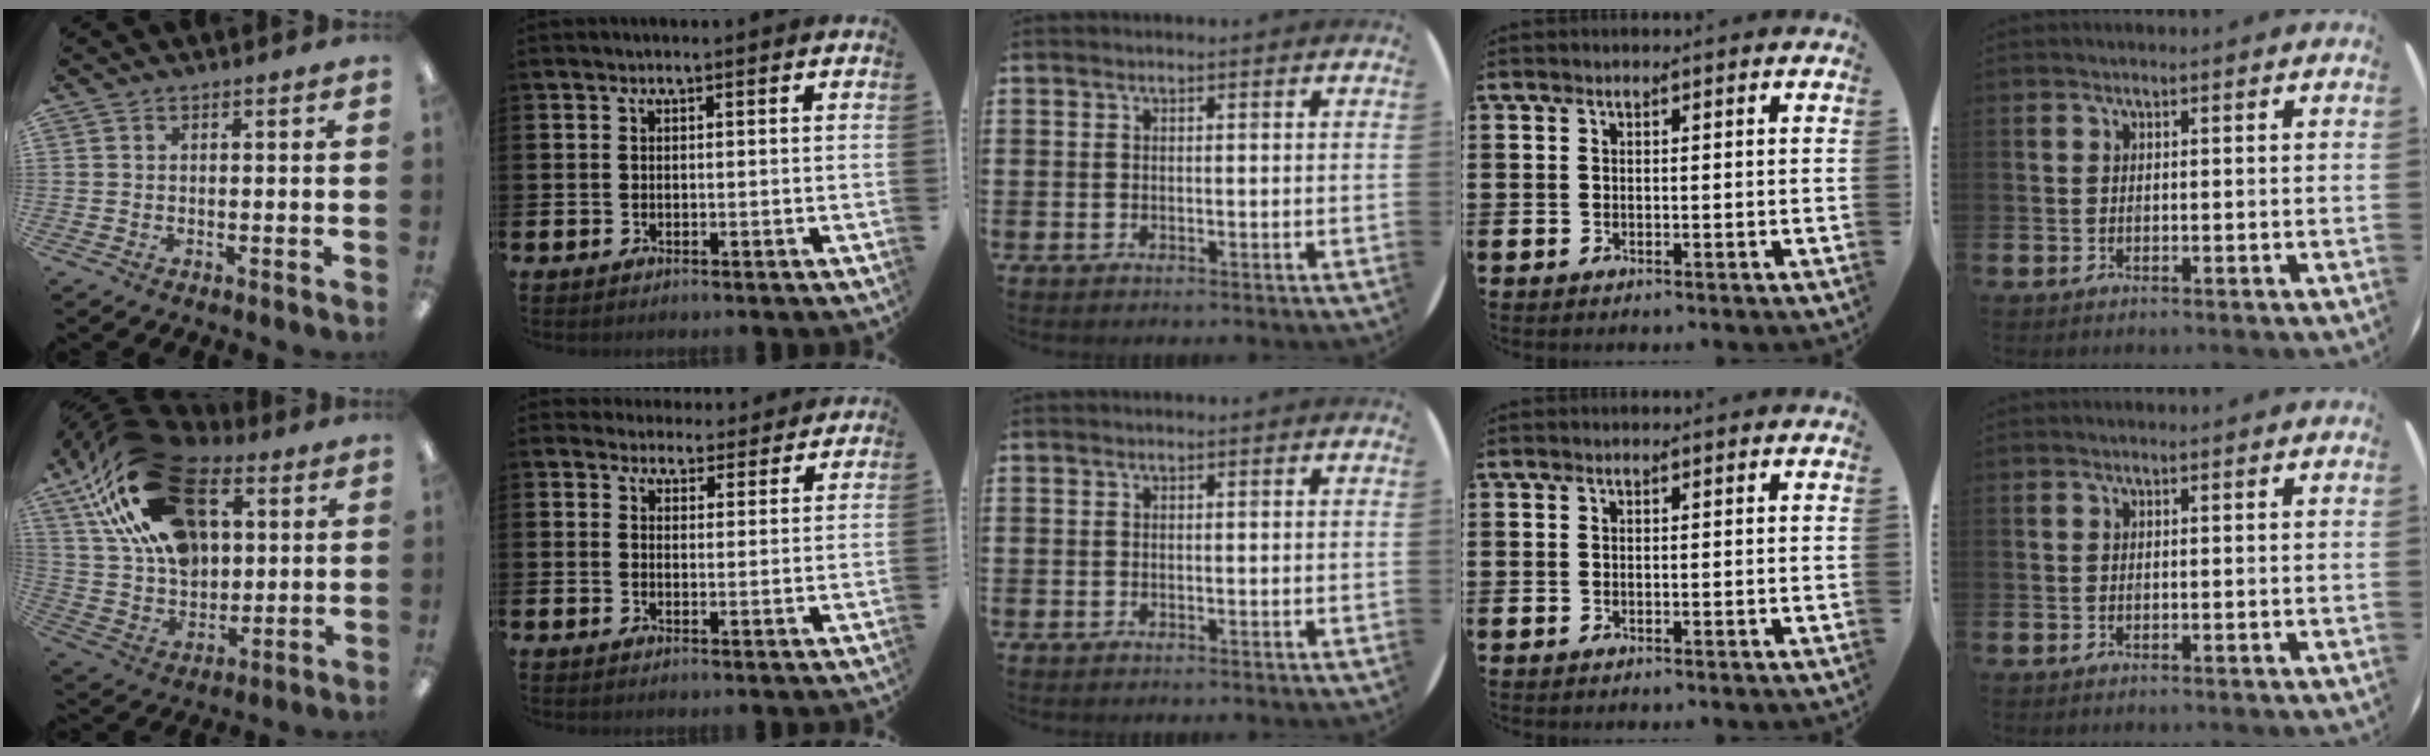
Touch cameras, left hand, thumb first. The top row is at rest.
{"thumb": {"total": 27.3, "force": [12.9, 16.6, 17.5], "torque": [-0.304, -0.044, 0.239]}, "index": {"total": 3.7, "force": [3.5, 1.3, -0.1], "torque": [-0.001, -0.023, 0.060]}}